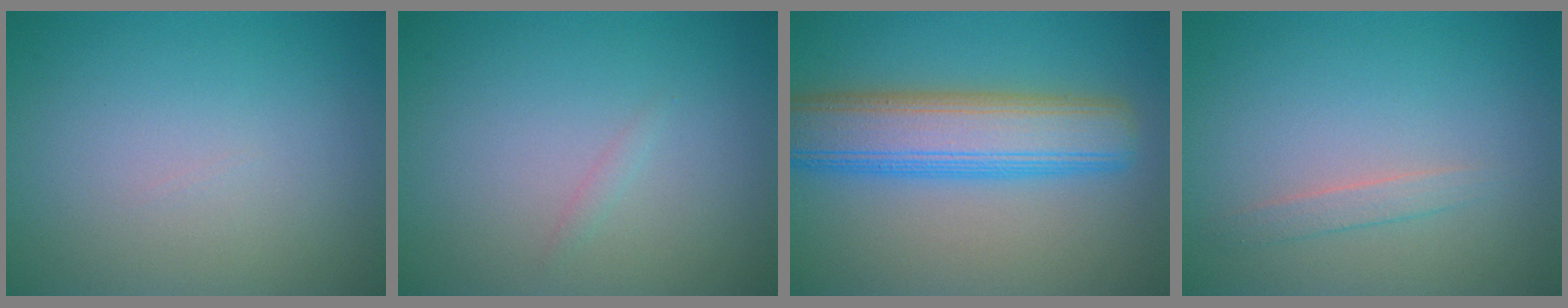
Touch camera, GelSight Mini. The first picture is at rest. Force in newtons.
{"total": 0.5, "press": 0.5, "slide": 0.0}
{"total": 8.2, "press": 8.2, "slide": 0.2}
{"total": 1.3, "press": 1.3, "slide": 0.1}